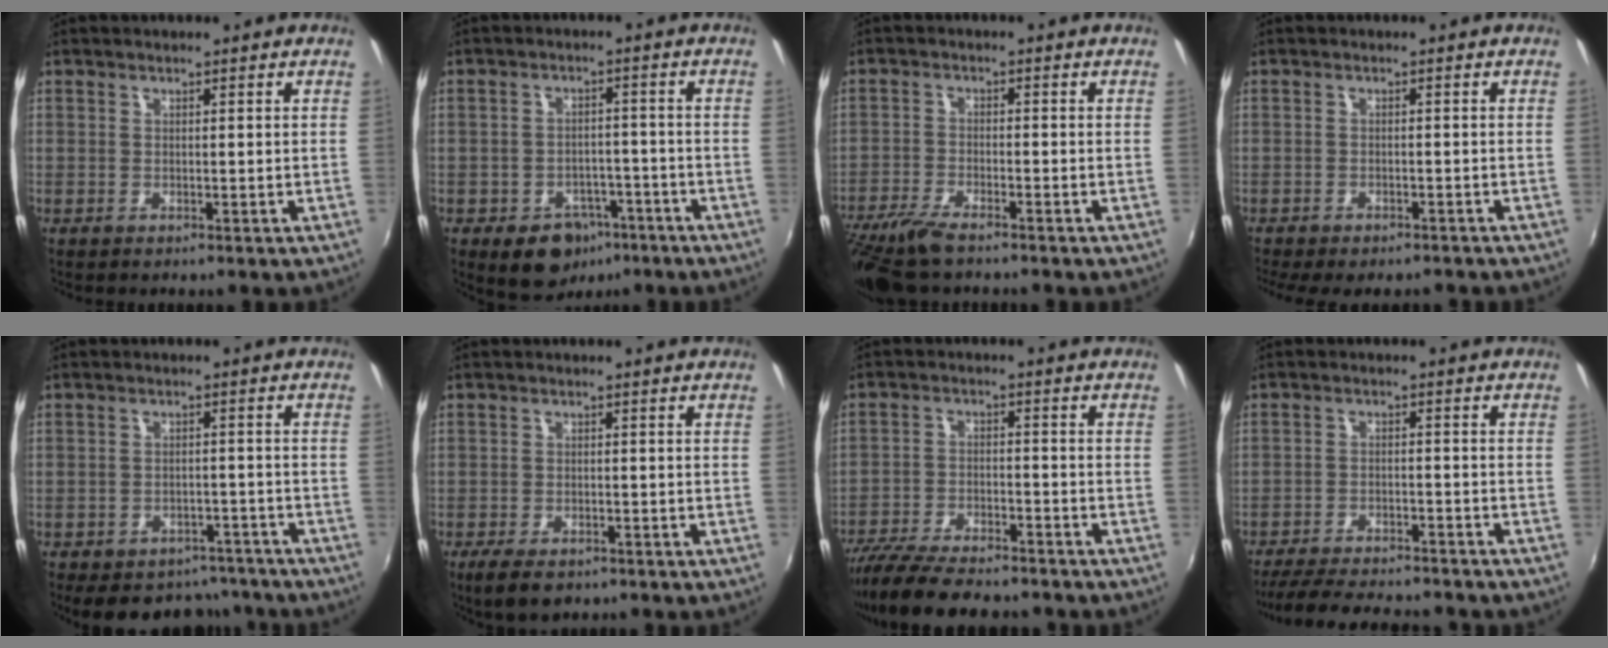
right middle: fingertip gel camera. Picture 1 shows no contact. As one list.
[{"total": 8.5, "force": [-5.1, 6.0, 3.3], "torque": [-0.062, 0.018, -0.053]}, {"total": 10.0, "force": [-8.0, 2.3, 5.6], "torque": [-0.136, -0.033, -0.151]}, {"total": 7.9, "force": [-6.6, 2.3, 3.7], "torque": [-0.085, -0.029, -0.098]}, {"total": 12.8, "force": [-10.4, 6.3, 3.9], "torque": [-0.085, 0.013, -0.123]}, {"total": 5.6, "force": [-3.9, 2.3, 3.2], "torque": [-0.082, -0.021, -0.067]}, {"total": 16.1, "force": [-13.7, 3.9, 7.6], "torque": [-0.160, -0.035, -0.225]}, {"total": 16.2, "force": [-14.1, 3.3, 7.2], "torque": [-0.143, -0.026, -0.205]}]